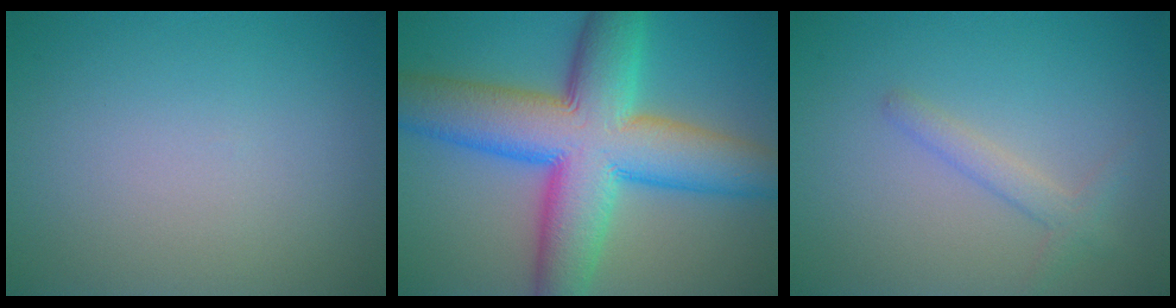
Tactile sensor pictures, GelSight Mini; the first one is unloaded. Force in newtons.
{"total": 13.5, "press": 13.5, "slide": 0.4}
{"total": 1.8, "press": 1.8, "slide": 0.1}